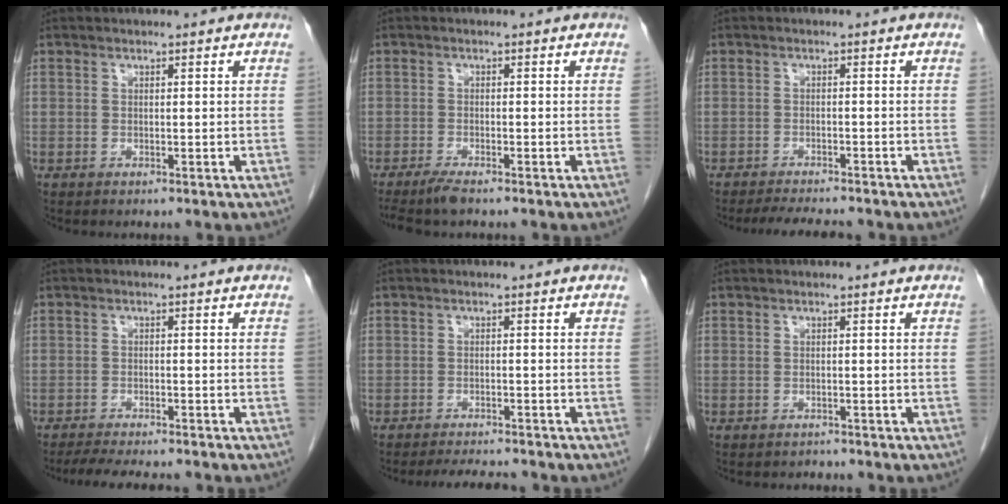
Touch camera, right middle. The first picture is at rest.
{"total": 3.4, "force": [-2.8, 0.2, 1.9], "torque": [-0.038, -0.009, -0.051]}
{"total": 5.8, "force": [-5.3, 0.6, 2.3], "torque": [-0.035, -0.014, -0.081]}
{"total": 7.0, "force": [-6.1, 0.9, 3.2], "torque": [-0.049, -0.014, -0.093]}
{"total": 4.5, "force": [-4.2, 0.3, 1.4], "torque": [-0.024, -0.013, -0.064]}
{"total": 0.8, "force": [-0.7, 0.3, -0.2], "torque": [-0.005, -0.001, -0.013]}